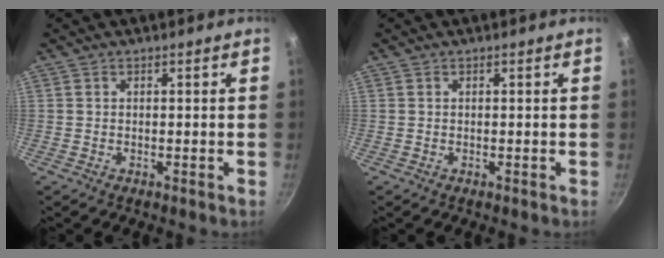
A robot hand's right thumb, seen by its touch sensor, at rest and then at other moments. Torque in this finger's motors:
{"motor_torque": [-0.02, -0.02, -0.07, 0.07, 0.01]}